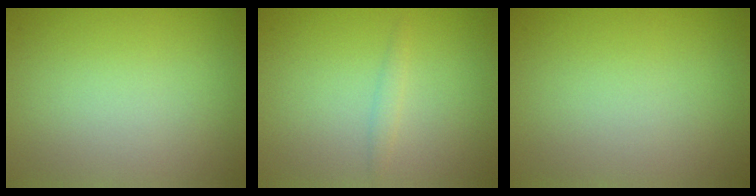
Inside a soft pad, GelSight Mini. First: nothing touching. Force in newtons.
{"total": 0.8, "press": 0.8, "slide": 0.1}
{"total": 0.0}